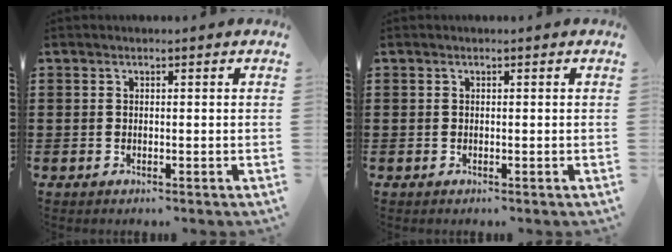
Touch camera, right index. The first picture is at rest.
{"total": 0.0}